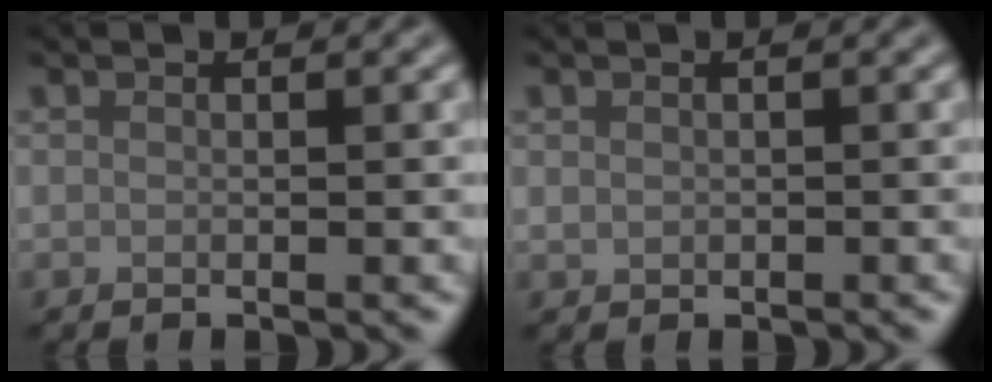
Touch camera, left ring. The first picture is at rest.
{"total": 0.6, "force": [0.1, 0.5, 0.2], "torque": [-0.001, -0.002, 0.003]}